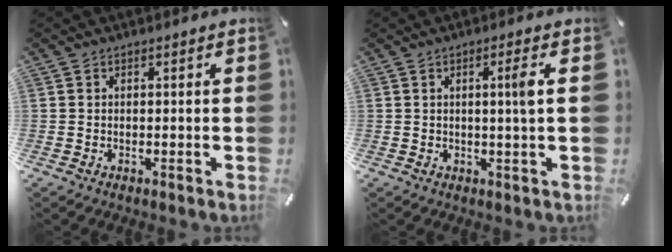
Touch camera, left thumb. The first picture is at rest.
{"total": 4.1, "force": [0.7, -0.4, 4.0], "torque": [-0.076, -0.006, 0.007]}